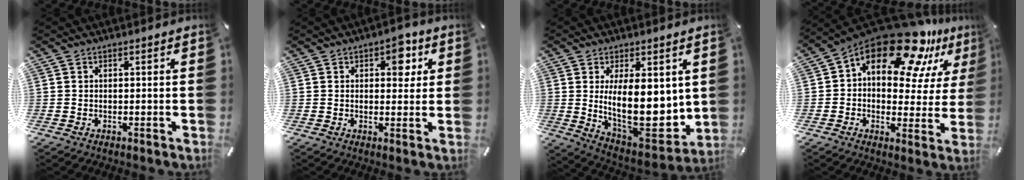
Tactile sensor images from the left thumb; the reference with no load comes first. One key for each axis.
{"total": 5.9, "fx": 2.1, "fy": 3.6, "fz": 4.2, "tx": -0.026, "ty": -0.015, "tz": 0.022}
{"total": 20.2, "fx": 2.0, "fy": 9.6, "fz": 17.7, "tx": -0.269, "ty": -0.042, "tz": 0.047}
{"total": 19.8, "fx": 13.9, "fy": 9.1, "fz": 10.8, "tx": -0.174, "ty": -0.105, "tz": 0.239}